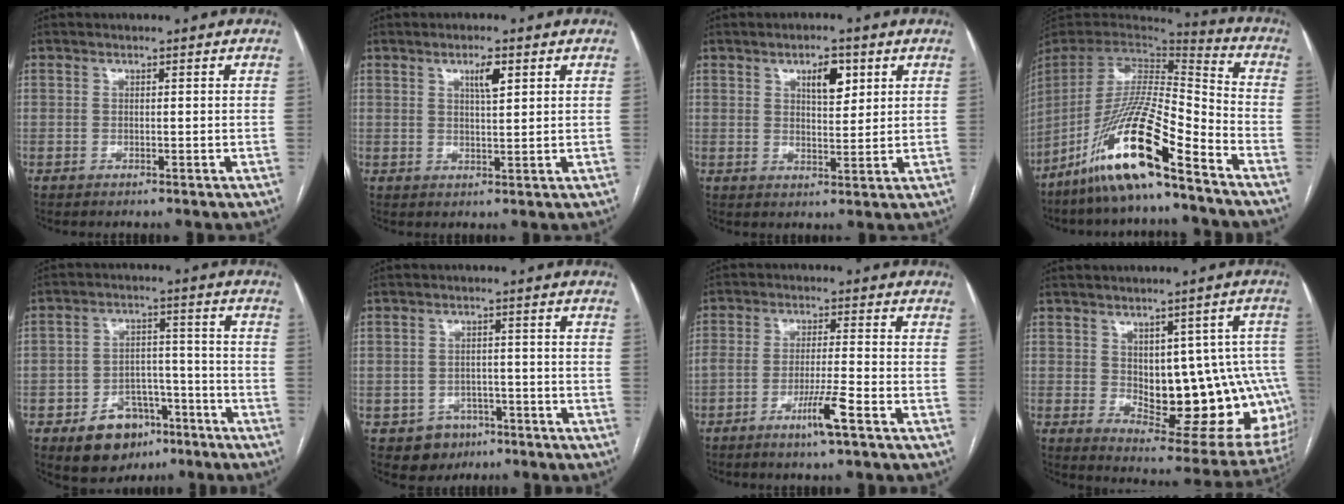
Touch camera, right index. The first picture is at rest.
{"total": 3.3, "force": [1.6, 0.6, 2.8], "torque": [-0.049, 0.000, 0.027]}
{"total": 5.0, "force": [2.4, 1.9, 4.0], "torque": [-0.064, 0.003, 0.040]}
{"total": 18.5, "force": [-12.2, 1.7, 13.8], "torque": [-0.294, -0.024, -0.229]}
{"total": 9.4, "force": [-5.3, 6.3, 4.6], "torque": [-0.065, 0.023, -0.073]}
{"total": 5.0, "force": [-2.6, 4.2, 0.6], "torque": [0.002, 0.012, -0.028]}
{"total": 6.1, "force": [-3.4, -0.3, 5.1], "torque": [-0.094, -0.004, -0.062]}
{"total": 19.4, "force": [-0.9, 8.9, 17.3], "torque": [-0.152, 0.019, 0.020]}